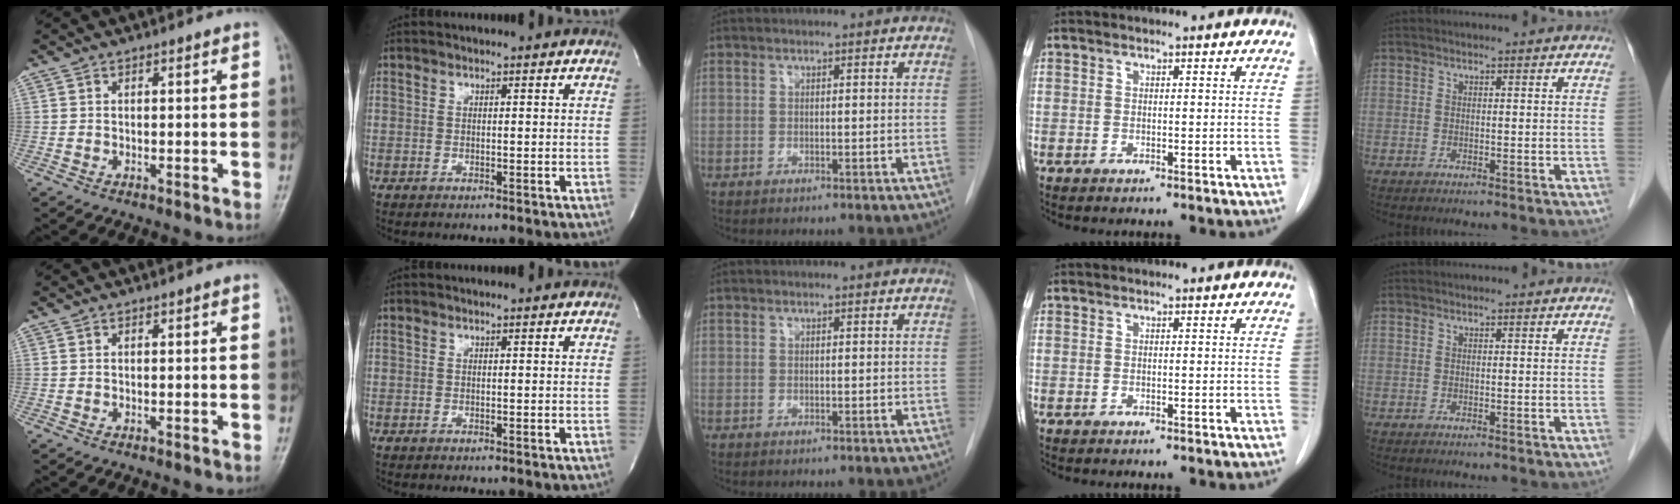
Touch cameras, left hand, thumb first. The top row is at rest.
{}